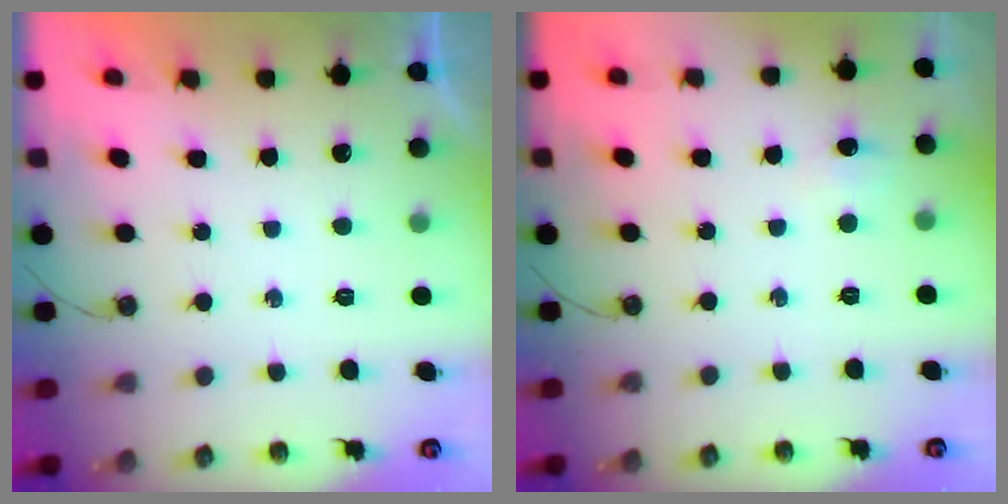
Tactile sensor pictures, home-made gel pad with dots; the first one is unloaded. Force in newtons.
{"total": 5.7, "press": 4.7, "slide": 3.2}